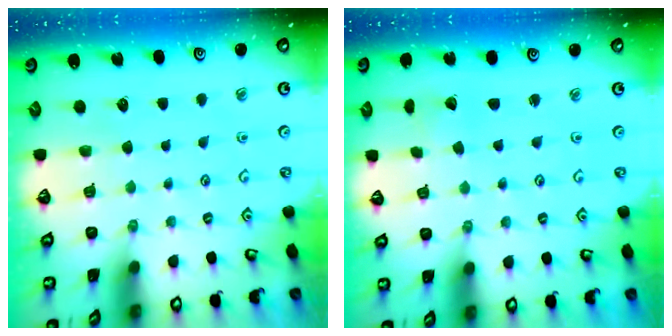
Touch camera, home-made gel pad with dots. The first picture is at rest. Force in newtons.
{"total": 1.0, "press": 1.0, "slide": 0.1}